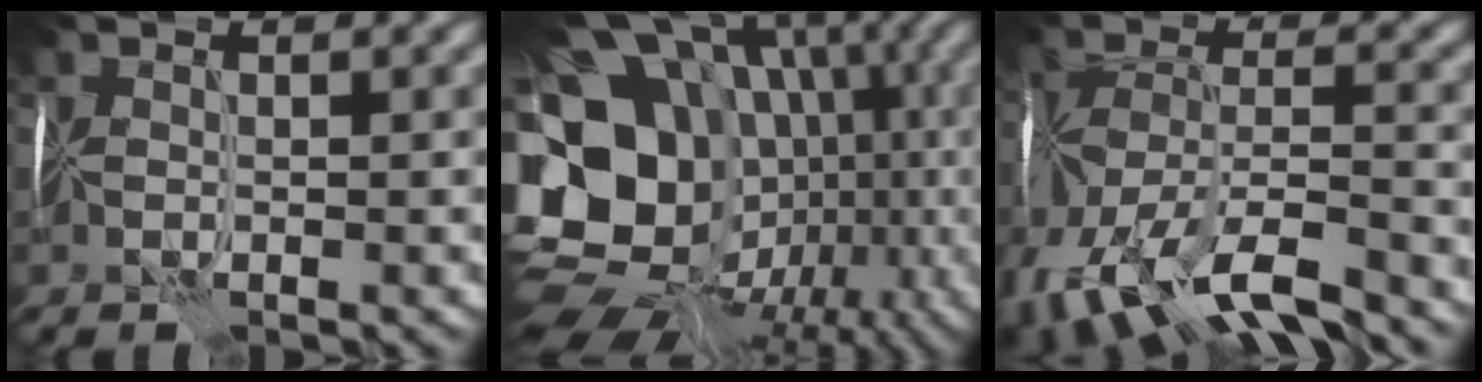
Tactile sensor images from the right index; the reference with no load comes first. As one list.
[{"total": 19.5, "force": [-2.7, 16.3, 10.5], "torque": [-0.179, 0.035, -0.065]}, {"total": 10.9, "force": [-7.4, 4.2, 6.8], "torque": [-0.155, -0.007, -0.122]}]